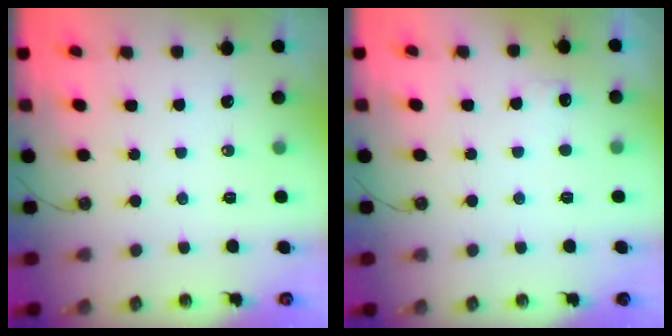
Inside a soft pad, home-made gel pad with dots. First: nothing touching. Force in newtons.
{"total": 4.3, "press": 4.1, "slide": 1.3}